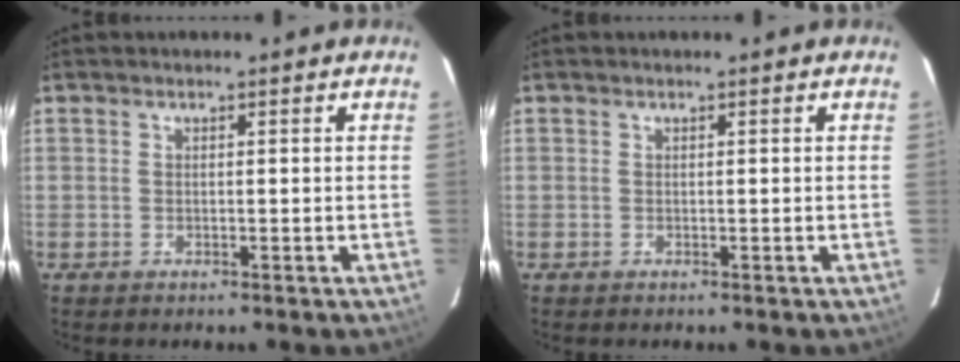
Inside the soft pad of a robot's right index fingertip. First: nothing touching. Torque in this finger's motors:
{"motor_torque": [0.10, -0.02, 0.03, 0.00]}